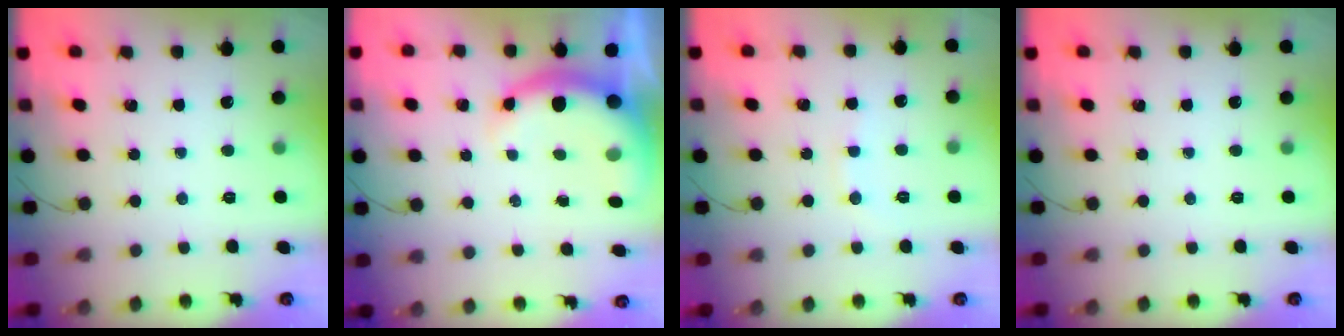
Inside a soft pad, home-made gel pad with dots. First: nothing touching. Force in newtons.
{"total": 7.9, "press": 7.8, "slide": 1.5}
{"total": 5.8, "press": 5.6, "slide": 1.6}
{"total": 0.0}